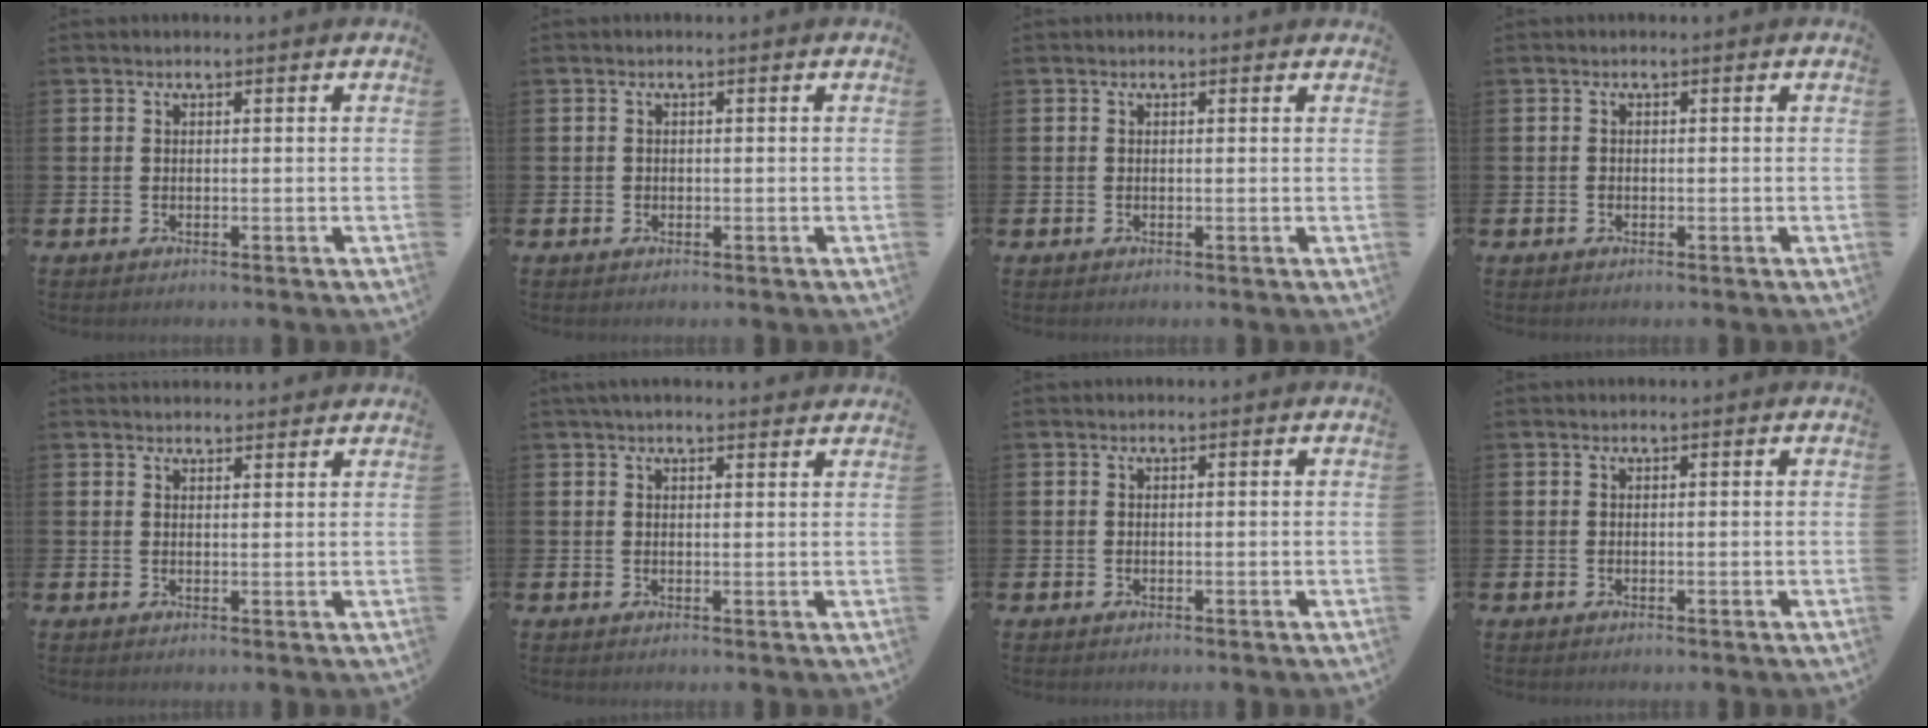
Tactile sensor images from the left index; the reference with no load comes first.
{"total": 0.5, "force": [-0.2, 0.5, 0.1], "torque": [-0.001, 0.005, -0.005]}
{"total": 0.0}
{"total": 0.5, "force": [-0.3, 0.4, 0.1], "torque": [-0.010, 0.007, -0.007]}
{"total": 2.0, "force": [1.9, 0.4, 0.0], "torque": [0.006, -0.009, 0.034]}
{"total": 1.9, "force": [1.8, 0.2, 0.6], "torque": [-0.014, -0.002, 0.032]}
{"total": 0.0}
{"total": 0.0}